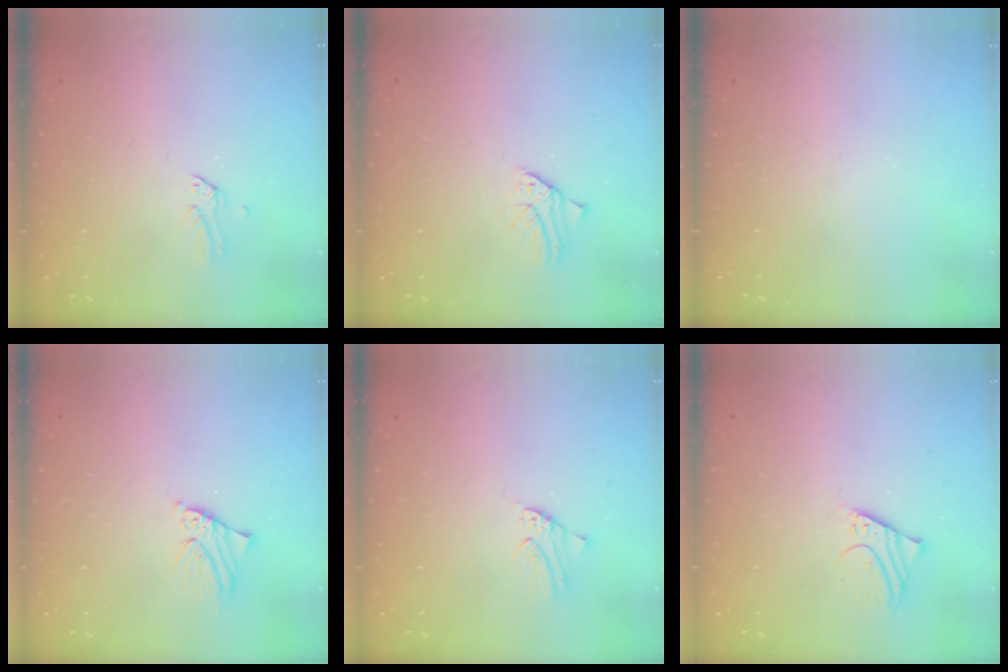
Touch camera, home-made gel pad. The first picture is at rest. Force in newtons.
{"total": 1.2, "press": 1.2, "slide": 0.1}
{"total": 0.0}
{"total": 2.7, "press": 2.7, "slide": 0.4}
{"total": 0.0}
{"total": 2.9, "press": 2.9, "slide": 0.0}